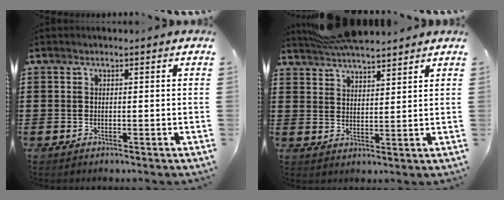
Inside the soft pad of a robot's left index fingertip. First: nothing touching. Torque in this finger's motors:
{"motor_torque": [0.45, -0.39, 0.68, 0.17]}